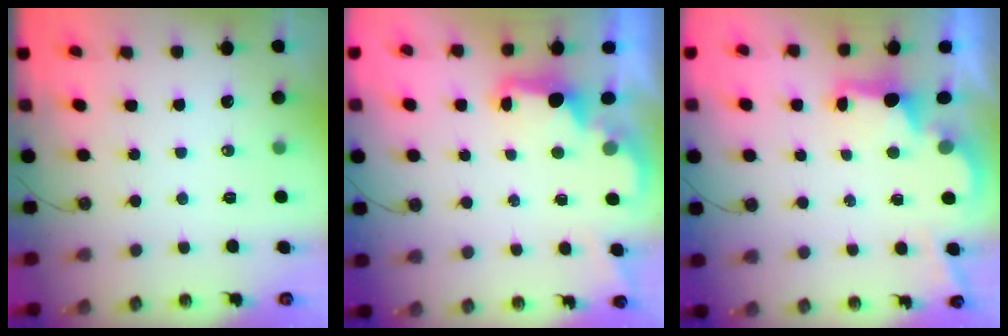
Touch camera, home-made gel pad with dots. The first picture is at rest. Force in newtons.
{"total": 2.4, "press": 2.3, "slide": 0.8}
{"total": 2.6, "press": 2.5, "slide": 0.8}